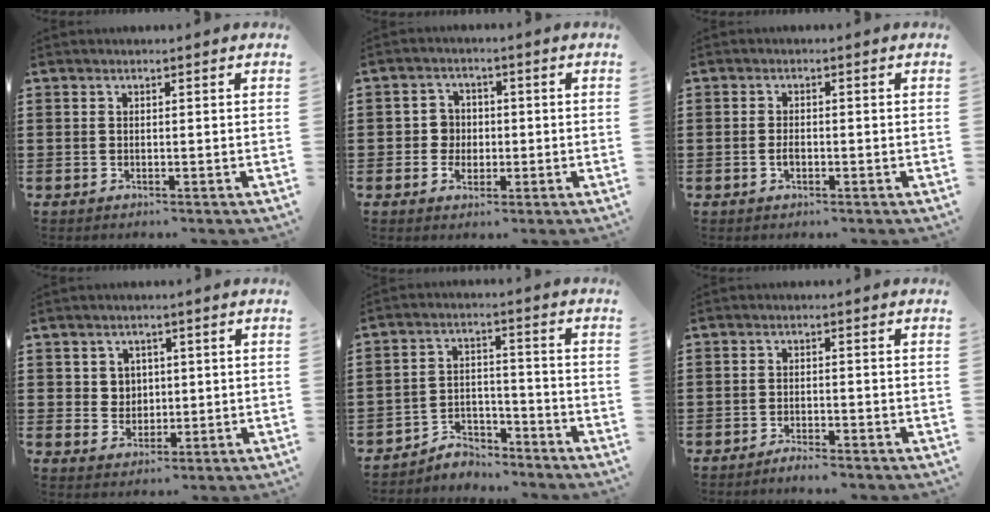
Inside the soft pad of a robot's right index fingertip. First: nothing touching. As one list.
[{"total": 3.7, "force": [-0.4, 3.5, 1.1], "torque": [-0.032, 0.011, -0.012]}, {"total": 1.4, "force": [-0.5, 0.7, 1.1], "torque": [-0.019, 0.002, -0.008]}, {"total": 3.4, "force": [1.2, 3.2, 0.4], "torque": [-0.022, 0.013, 0.021]}, {"total": 4.7, "force": [-4.4, 1.5, 0.4], "torque": [-0.021, 0.007, -0.093]}, {"total": 1.8, "force": [-1.7, 0.0, 0.3], "torque": [-0.009, 0.001, -0.034]}]